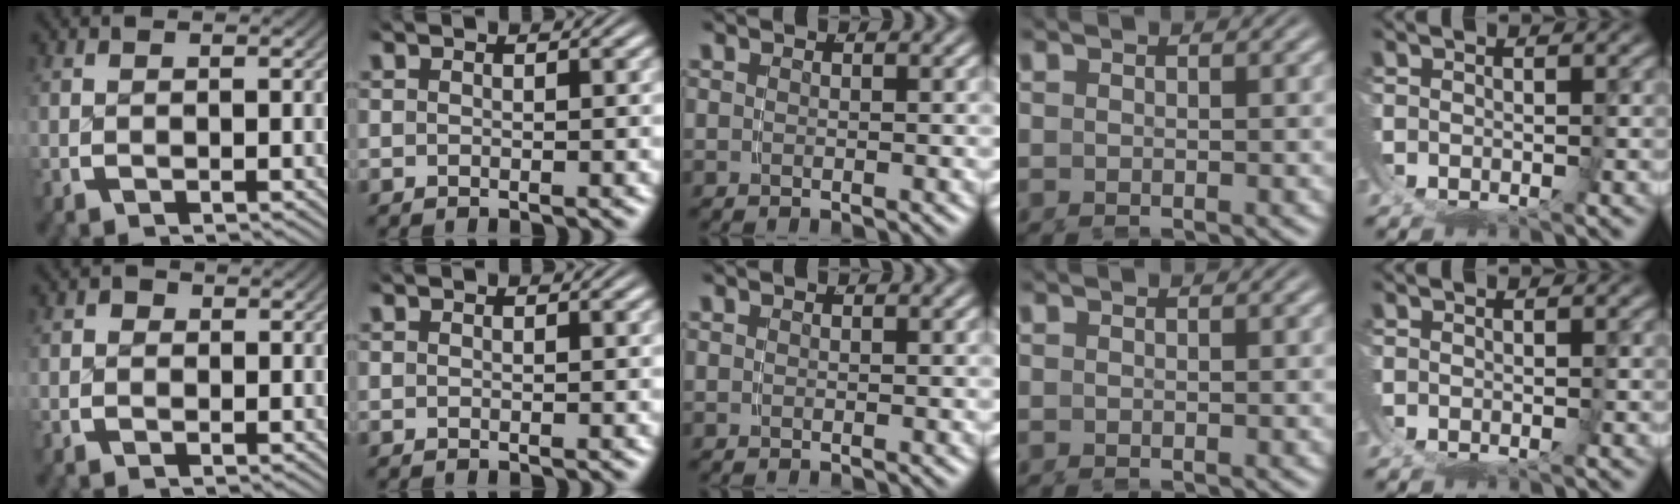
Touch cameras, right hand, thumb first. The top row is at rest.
{"thumb": {"total": 1.0, "force": [0.0, 0.9, 0.3], "torque": [-0.005, -0.002, -0.003]}}